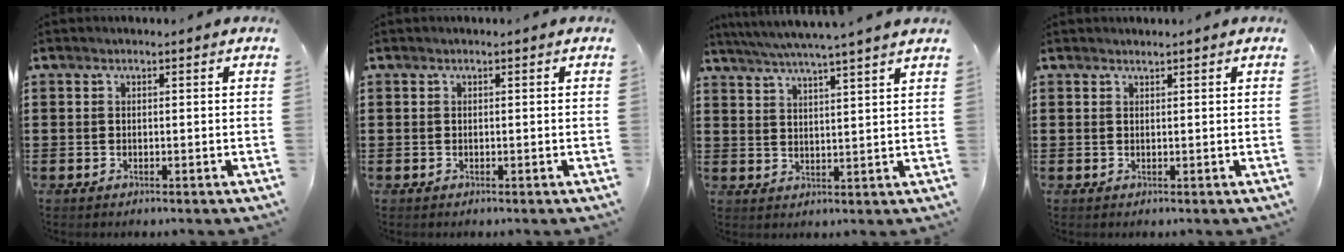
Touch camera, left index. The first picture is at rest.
{"total": 0.0}
{"total": 4.5, "force": [4.1, -0.9, 1.7], "torque": [-0.047, -0.021, 0.069]}
{"total": 0.6, "force": [0.6, 0.0, 0.1], "torque": [-0.003, -0.002, 0.013]}